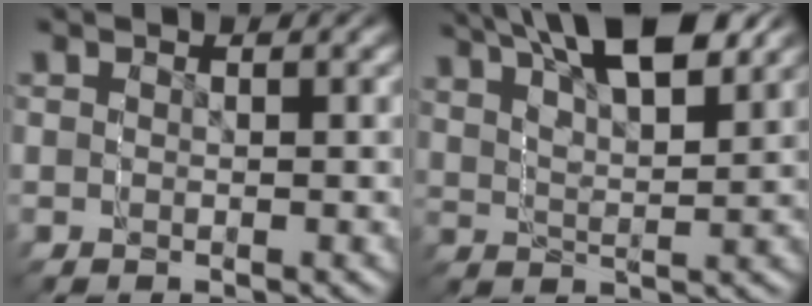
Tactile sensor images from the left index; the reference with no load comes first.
{"total": 7.1, "force": [6.3, 1.8, 2.8], "torque": [-0.061, 0.030, 0.079]}